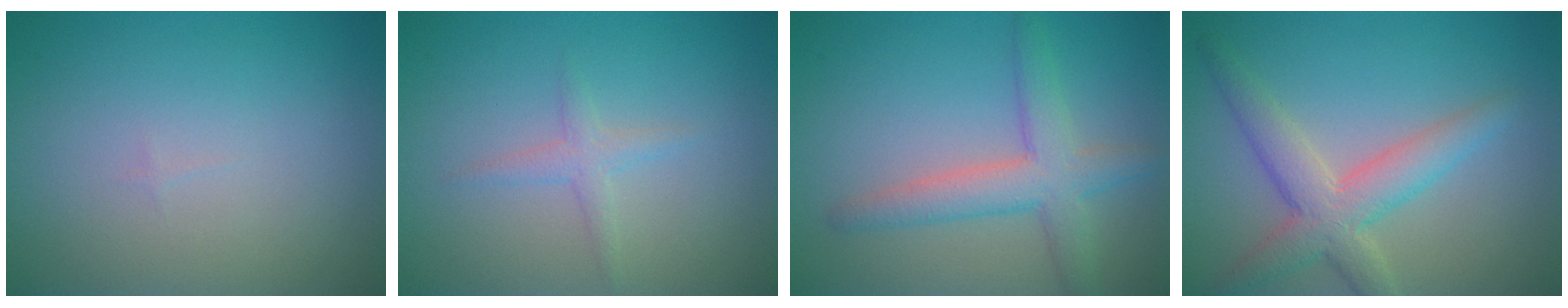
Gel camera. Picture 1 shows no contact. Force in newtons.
{"total": 1.4, "press": 1.4, "slide": 0.0}
{"total": 4.3, "press": 4.3, "slide": 0.2}
{"total": 4.8, "press": 4.8, "slide": 0.2}